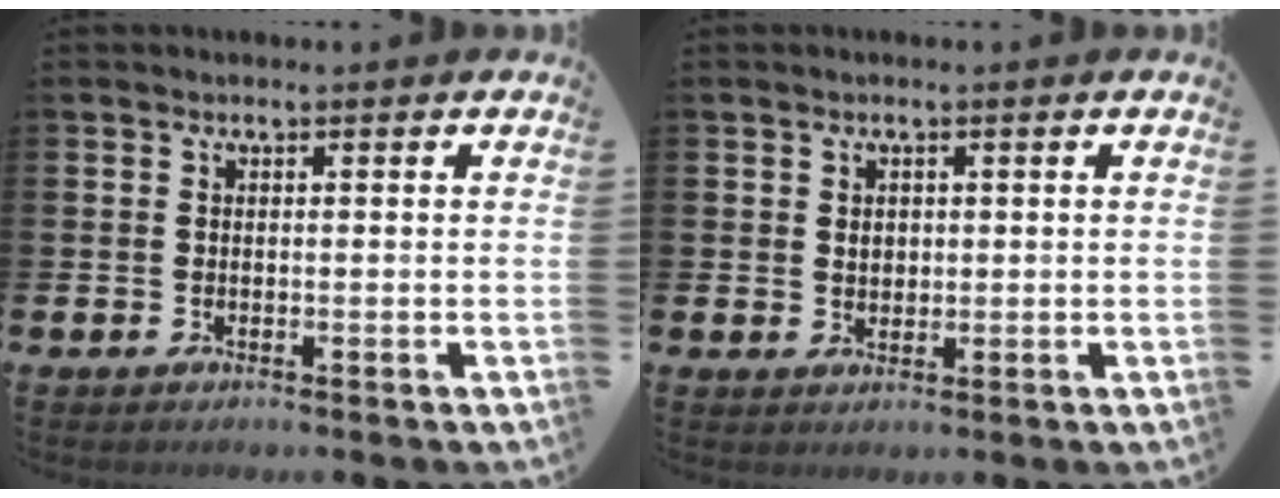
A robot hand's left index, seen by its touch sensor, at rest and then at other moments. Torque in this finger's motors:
{"motor_torque": [0.07, 0.02, 0.03, 0.02]}